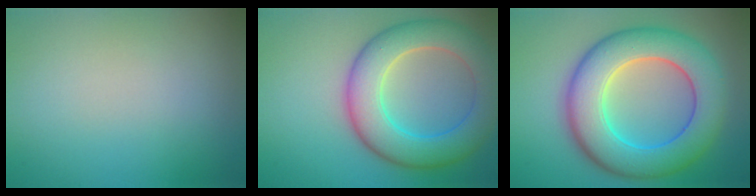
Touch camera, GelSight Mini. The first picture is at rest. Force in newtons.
{"total": 8.2, "press": 8.1, "slide": 0.3}
{"total": 10.6, "press": 10.6, "slide": 0.1}